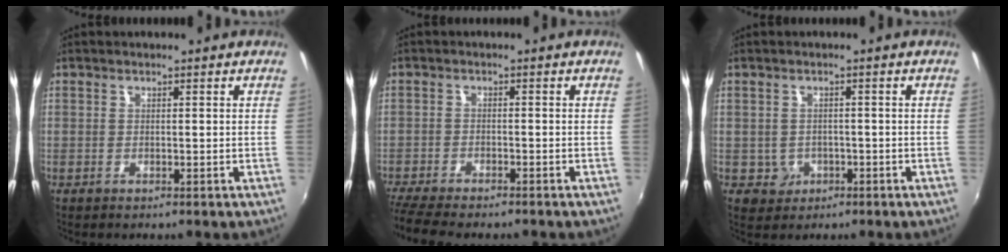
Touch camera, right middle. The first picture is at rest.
{"total": 8.8, "force": [-7.7, 1.5, 4.1], "torque": [-0.108, -0.034, -0.132]}
{"total": 3.6, "force": [-1.0, 3.4, 0.6], "torque": [-0.023, 0.003, -0.007]}